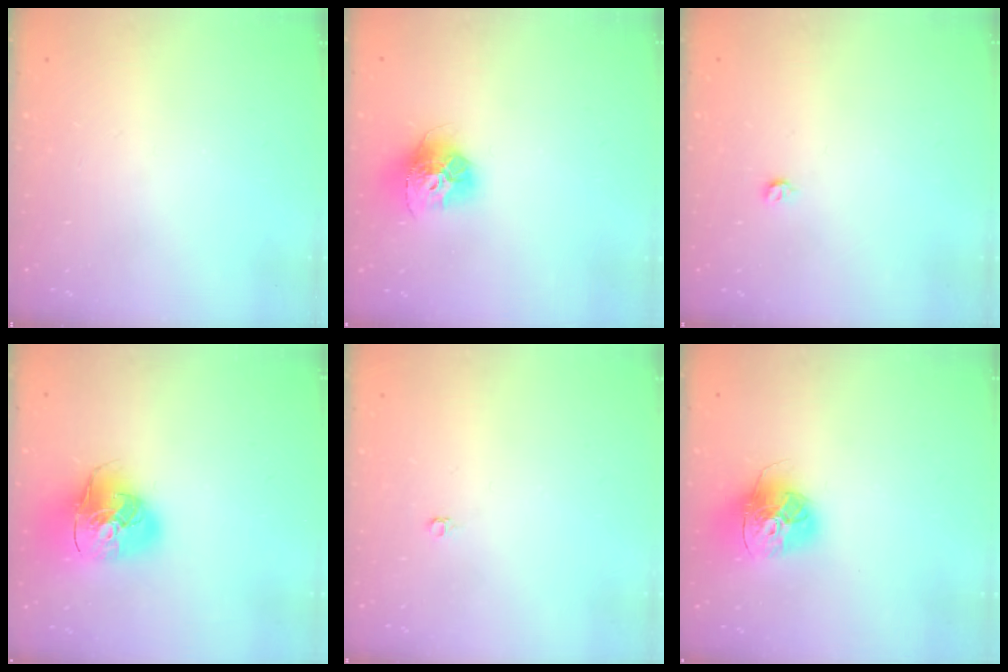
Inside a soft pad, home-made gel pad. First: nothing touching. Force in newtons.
{"total": 13.6, "press": 13.5, "slide": 1.4}
{"total": 3.3, "press": 3.3, "slide": 0.7}
{"total": 17.4, "press": 17.2, "slide": 2.7}
{"total": 3.3, "press": 3.3, "slide": 0.3}
{"total": 16.0, "press": 16.0, "slide": 1.7}